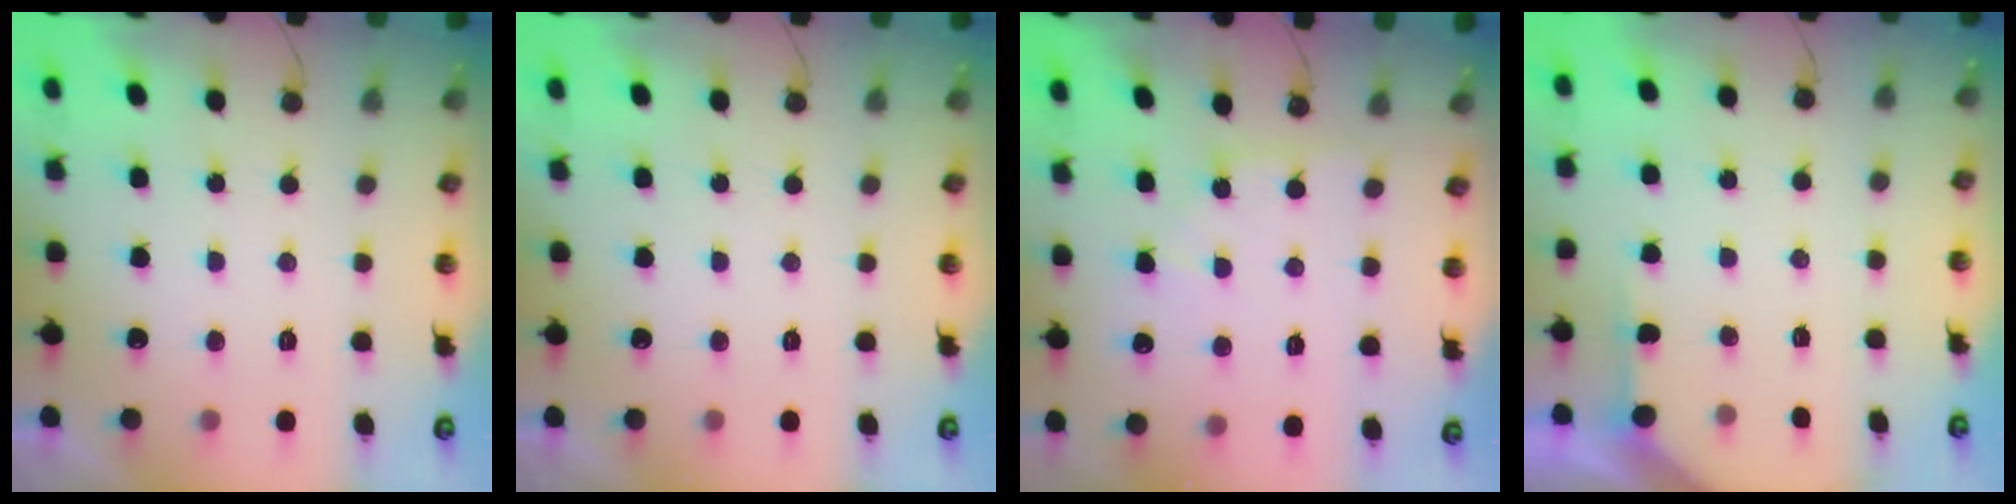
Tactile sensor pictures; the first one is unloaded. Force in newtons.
{"total": 0.0}
{"total": 2.5, "press": 2.5, "slide": 0.4}
{"total": 1.5, "press": 1.5, "slide": 0.2}